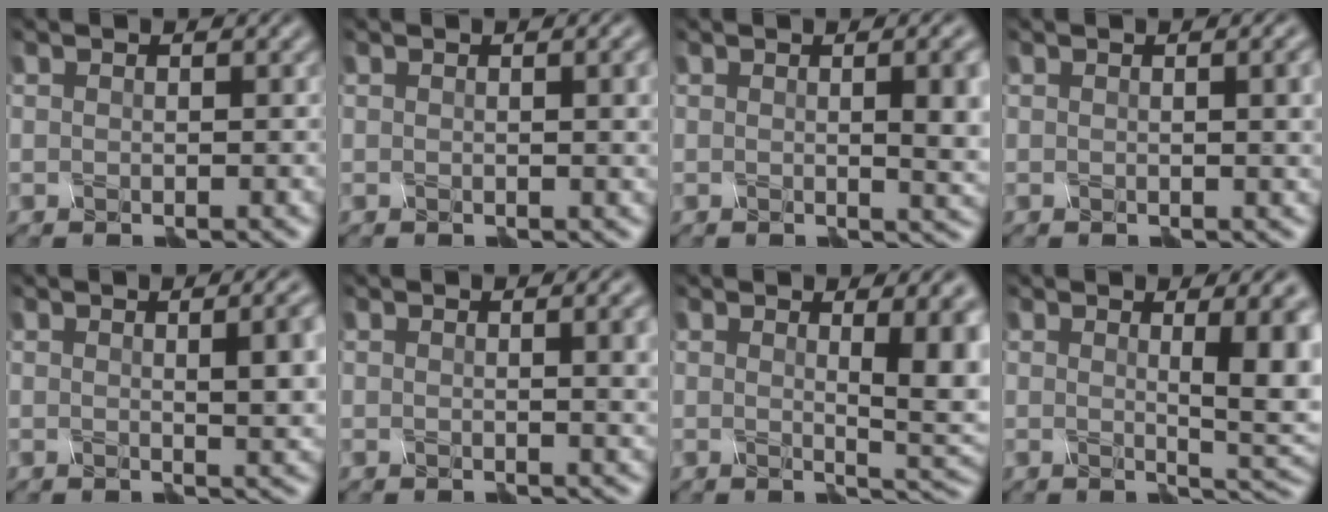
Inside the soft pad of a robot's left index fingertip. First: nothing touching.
{"total": 1.9, "force": [0.6, 0.1, 1.8], "torque": [-0.018, 0.001, 0.011]}
{"total": 4.7, "force": [0.3, 1.2, 4.5], "torque": [-0.042, -0.006, 0.008]}
{"total": 2.6, "force": [0.7, 0.5, 2.5], "torque": [-0.018, 0.001, 0.014]}
{"total": 4.3, "force": [0.5, 1.0, 4.2], "torque": [-0.041, -0.003, 0.011]}
{"total": 3.2, "force": [0.8, 0.8, 3.0], "torque": [-0.020, 0.000, 0.015]}
{"total": 5.0, "force": [1.1, 1.2, 4.8], "torque": [-0.055, -0.006, 0.020]}
{"total": 4.8, "force": [0.7, 0.9, 4.7], "torque": [-0.062, -0.009, 0.013]}